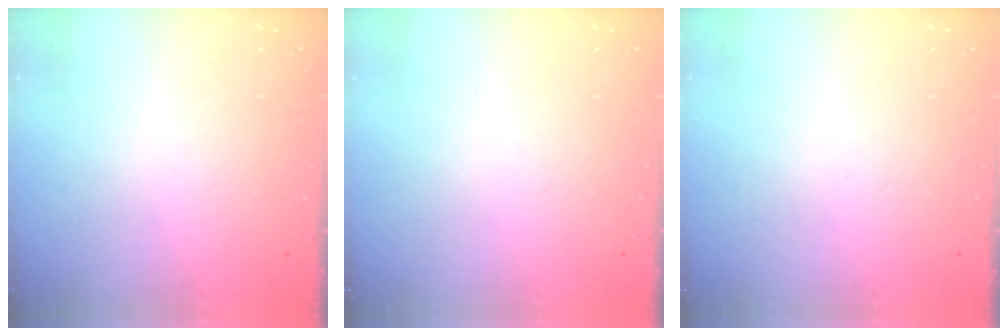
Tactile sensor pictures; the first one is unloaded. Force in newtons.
{"total": 0.0}
{"total": 0.0}